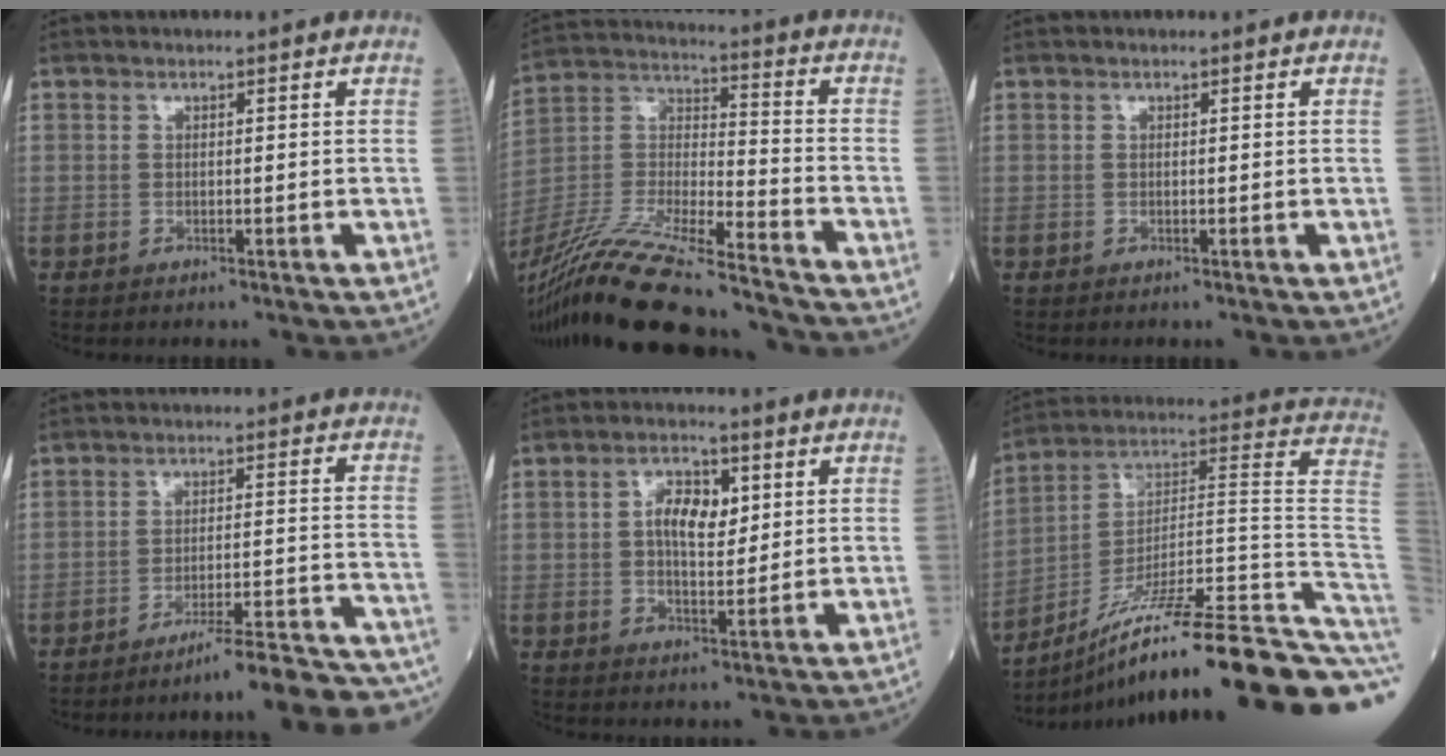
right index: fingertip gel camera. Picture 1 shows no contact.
{"total": 25.5, "force": [-21.3, 2.5, 13.8], "torque": [-0.279, -0.039, -0.375]}
{"total": 0.0}
{"total": 15.8, "force": [-15.0, -0.5, 5.0], "torque": [-0.031, 0.016, -0.198]}
{"total": 6.2, "force": [1.6, 3.1, 5.2], "torque": [-0.093, 0.011, 0.028]}
{"total": 31.1, "force": [-22.6, -0.7, 21.3], "torque": [-0.175, 0.017, -0.342]}